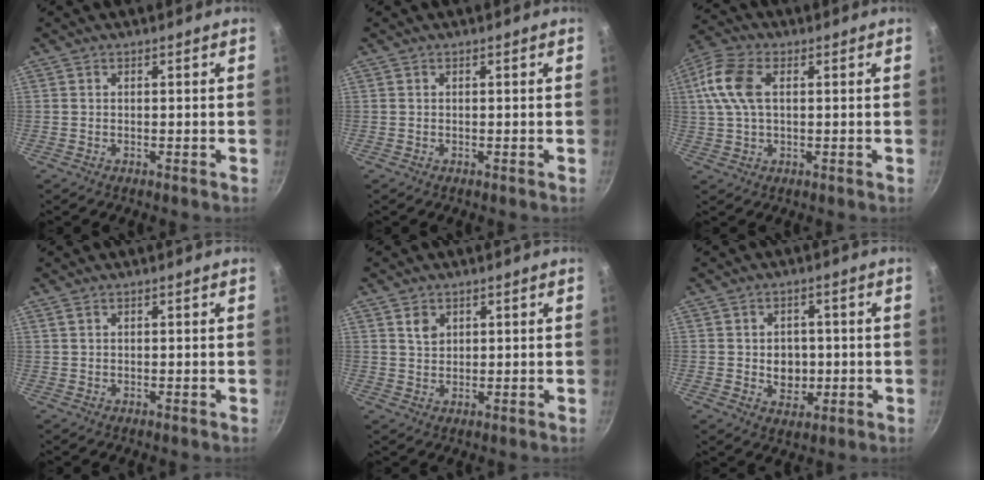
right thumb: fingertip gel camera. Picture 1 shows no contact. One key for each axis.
{"total": 0.0}
{"total": 9.9, "fx": 2.0, "fy": 5.7, "fz": 7.8, "tx": -0.162, "ty": 0.016, "tz": 0.029}
{"total": 0.8, "fx": 0.6, "fy": 0.3, "fz": 0.5, "tx": -0.011, "ty": 0.002, "tz": 0.012}
{"total": 3.0, "fx": 1.4, "fy": 2.2, "fz": 1.5, "tx": -0.017, "ty": -0.002, "tz": 0.029}
{"total": 6.1, "fx": -0.4, "fy": 4.9, "fz": 3.5, "tx": -0.025, "ty": 0.000, "tz": -0.001}